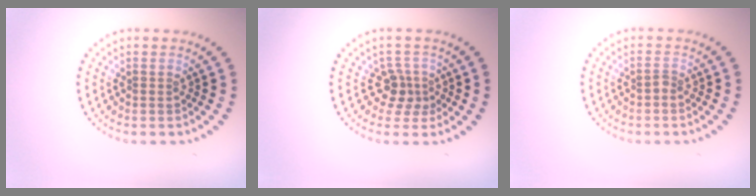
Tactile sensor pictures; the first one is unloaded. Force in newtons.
{"total": 2.3, "press": 1.7, "slide": 1.5}
{"total": 0.7, "press": 0.5, "slide": 0.5}